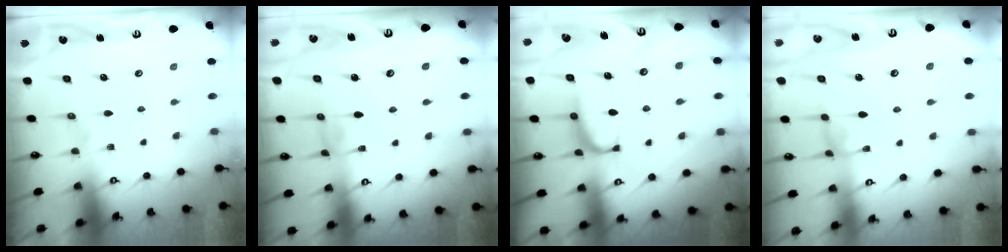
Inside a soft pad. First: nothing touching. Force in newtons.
{"total": 0.8, "press": 0.7, "slide": 0.5}
{"total": 0.7, "press": 0.0, "slide": 0.7}
{"total": 0.7, "press": 0.5, "slide": 0.5}